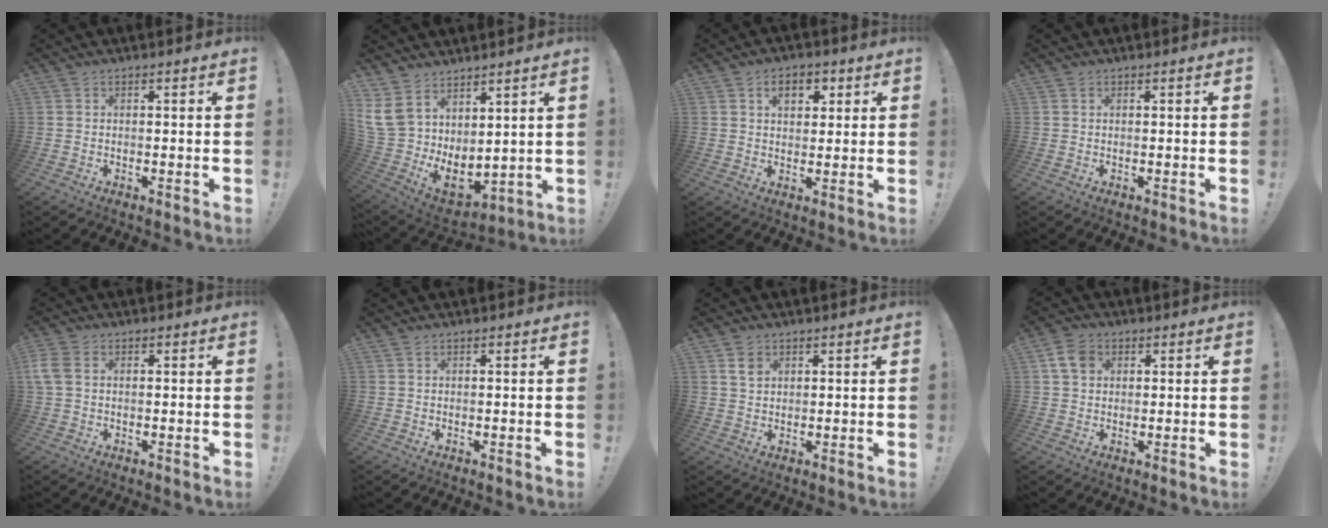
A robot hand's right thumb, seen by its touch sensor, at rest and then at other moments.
{"total": 9.9, "force": [2.7, 7.1, 6.3], "torque": [-0.125, -0.054, 0.055]}
{"total": 6.8, "force": [2.7, 4.6, 4.1], "torque": [-0.047, -0.002, 0.043]}
{"total": 0.0}
{"total": 4.1, "force": [0.8, 2.9, 2.8], "torque": [-0.064, 0.004, 0.016]}
{"total": 0.0}
{"total": 3.6, "force": [1.9, 2.6, 1.7], "torque": [-0.013, -0.008, 0.034]}
{"total": 6.2, "force": [2.1, 4.7, 3.5], "torque": [-0.062, 0.008, 0.043]}